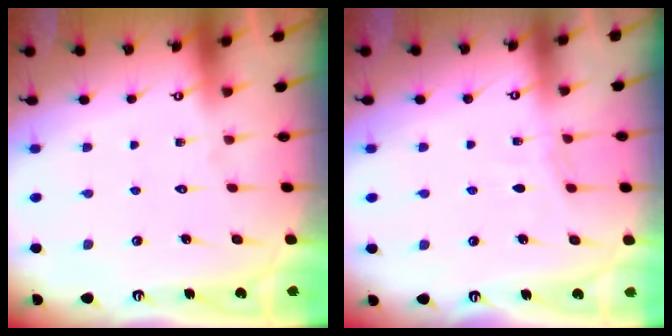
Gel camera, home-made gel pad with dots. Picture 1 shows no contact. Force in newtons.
{"total": 3.2, "press": 3.2, "slide": 0.4}